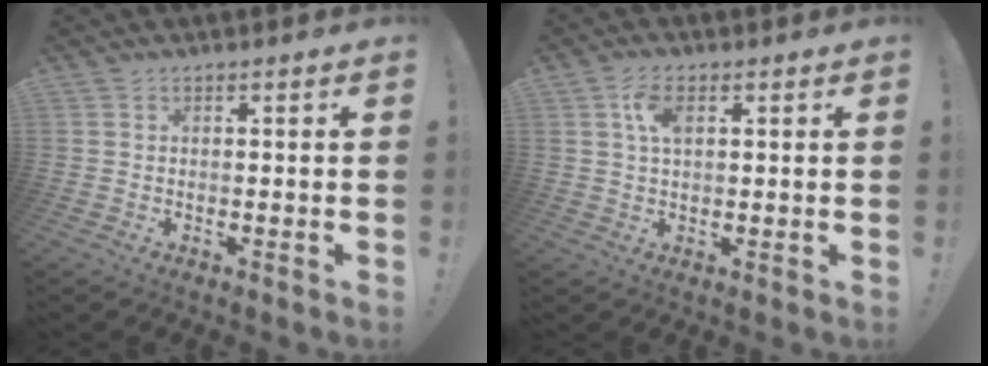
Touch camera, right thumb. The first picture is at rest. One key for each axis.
{"total": 5.7, "fx": 1.8, "fy": 3.1, "fz": 4.4, "tx": -0.076, "ty": 0.002, "tz": 0.031}